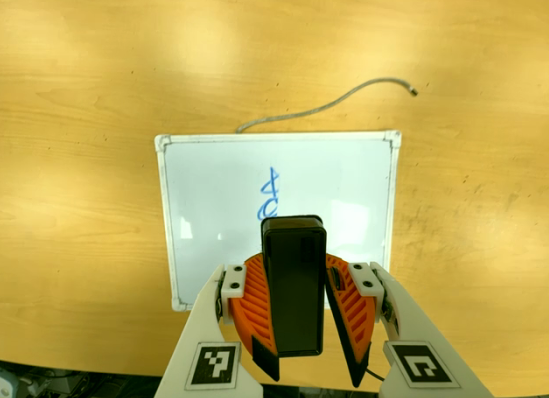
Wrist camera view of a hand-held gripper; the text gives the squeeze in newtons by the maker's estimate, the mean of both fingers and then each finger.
{"total": 9.4, "left": 9.4, "right": 9.3}